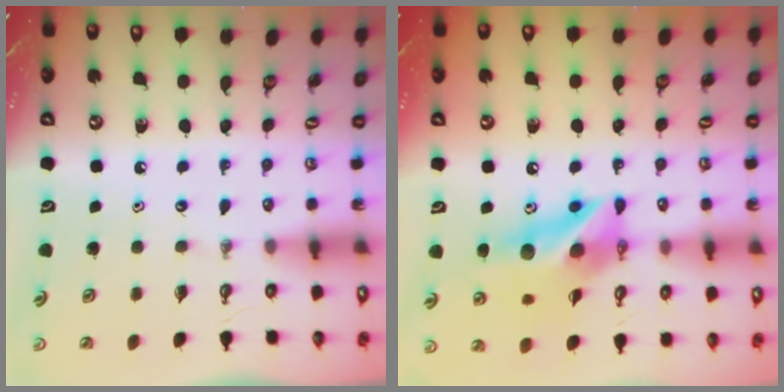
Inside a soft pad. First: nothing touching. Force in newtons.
{"total": 12.8, "press": 12.8, "slide": 1.3}